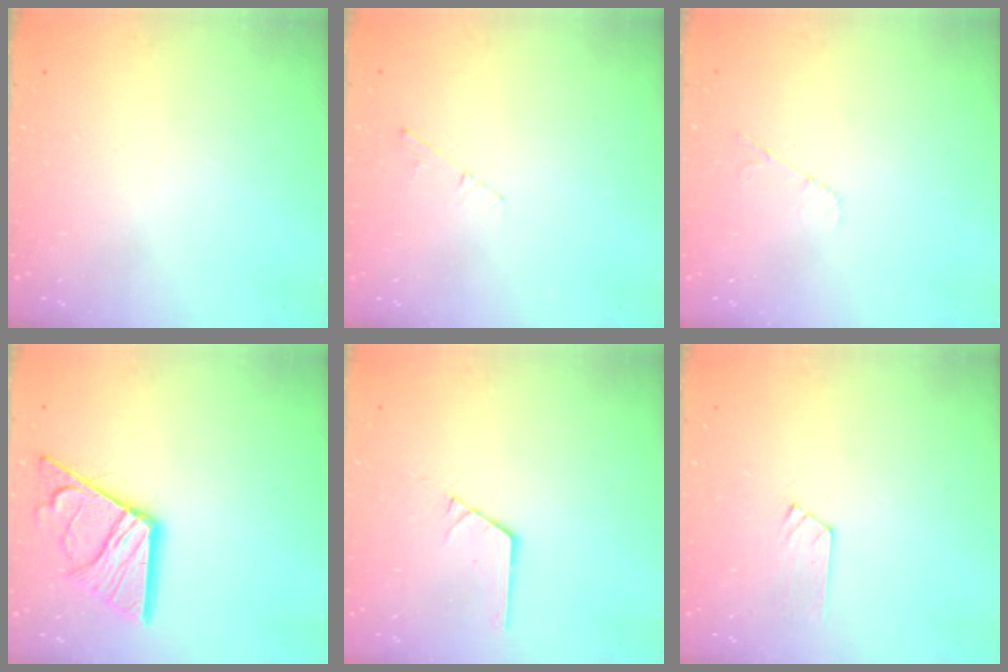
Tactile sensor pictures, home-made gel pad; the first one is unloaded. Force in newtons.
{"total": 2.8, "press": 2.8, "slide": 0.4}
{"total": 4.0, "press": 4.0, "slide": 0.6}
{"total": 15.9, "press": 15.8, "slide": 1.6}
{"total": 1.4, "press": 1.4, "slide": 0.2}
{"total": 5.1, "press": 5.1, "slide": 0.6}